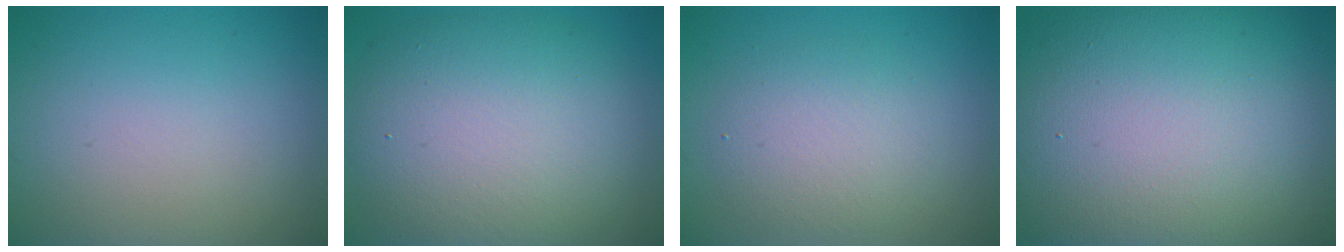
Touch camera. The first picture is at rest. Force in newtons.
{"total": 10.3, "press": 10.3, "slide": 0.6}
{"total": 3.4, "press": 3.4, "slide": 0.2}
{"total": 18.9, "press": 18.9, "slide": 1.0}